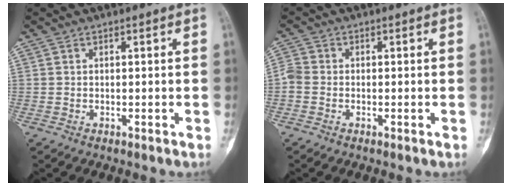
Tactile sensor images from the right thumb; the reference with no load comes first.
{"total": 2.6, "force": [-0.7, 2.0, 1.6], "torque": [-0.041, 0.003, -0.027]}